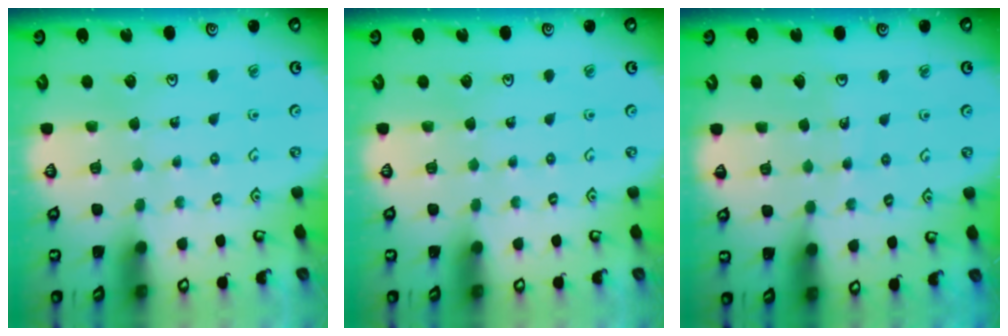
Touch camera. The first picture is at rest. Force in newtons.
{"total": 0.0}
{"total": 2.5, "press": 2.5, "slide": 0.2}